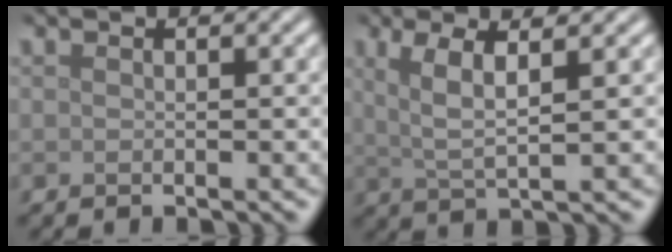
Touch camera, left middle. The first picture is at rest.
{"total": 3.9, "force": [1.4, 0.8, 3.5], "torque": [-0.072, 0.000, 0.029]}